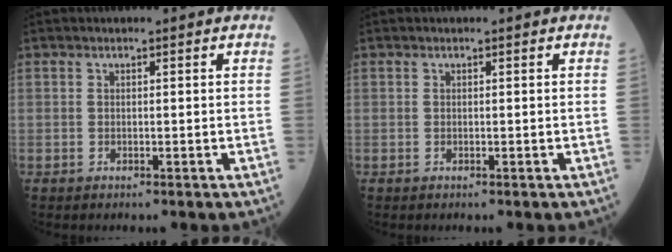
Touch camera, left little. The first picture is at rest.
{"total": 0.0}